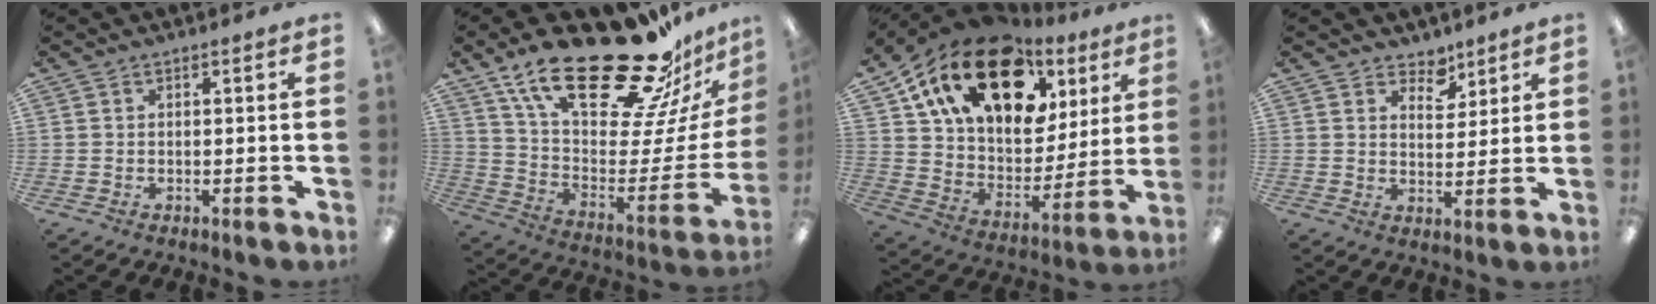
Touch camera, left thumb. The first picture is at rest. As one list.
[{"total": 30.0, "force": [20.5, 10.6, 19.2], "torque": [-0.294, -0.137, 0.361]}, {"total": 22.0, "force": [12.8, 12.5, 12.8], "torque": [-0.224, -0.063, 0.229]}, {"total": 5.5, "force": [4.4, 3.1, 1.1], "torque": [-0.006, -0.026, 0.077]}]